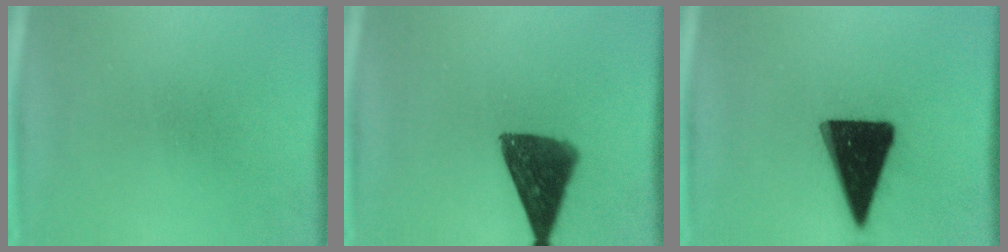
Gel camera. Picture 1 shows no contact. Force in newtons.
{"total": 11.7}
{"total": 19.2}